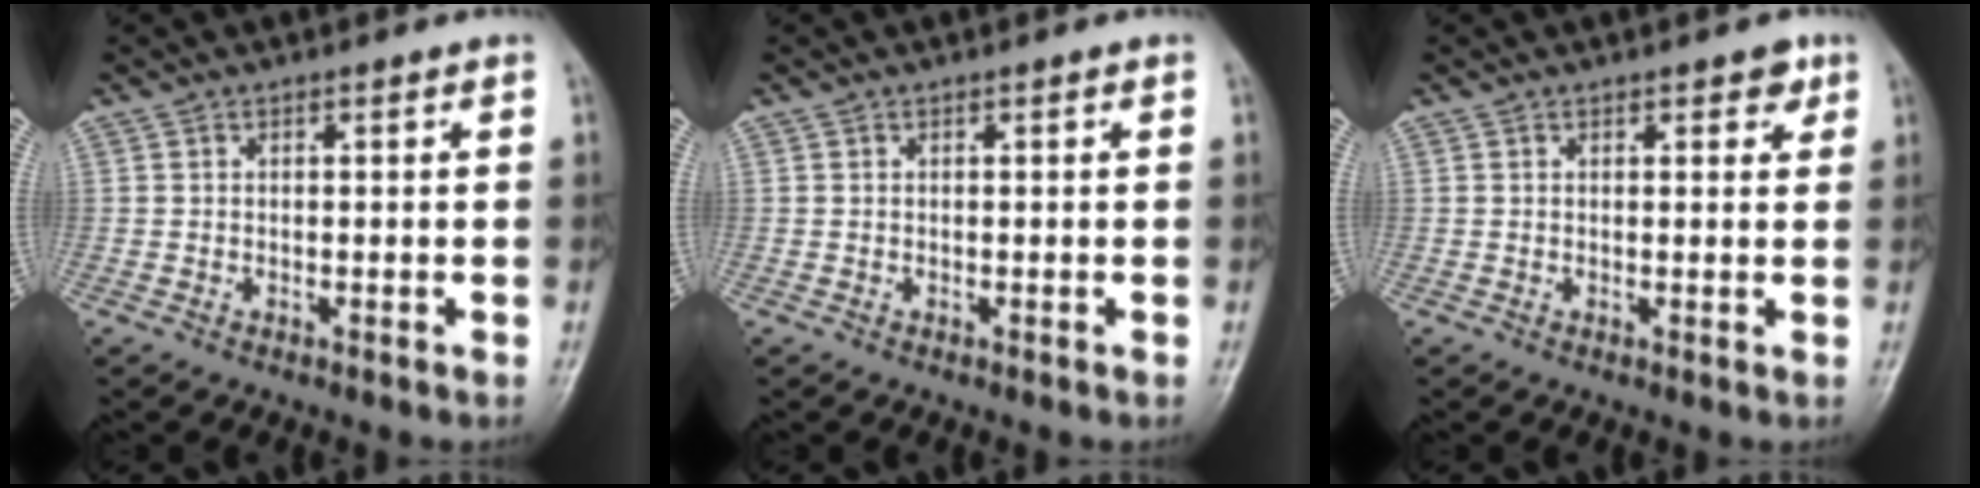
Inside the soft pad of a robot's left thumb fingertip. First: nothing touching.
{"total": 0.0}
{"total": 2.5, "force": [1.4, 1.3, 1.6], "torque": [-0.004, -0.004, 0.015]}